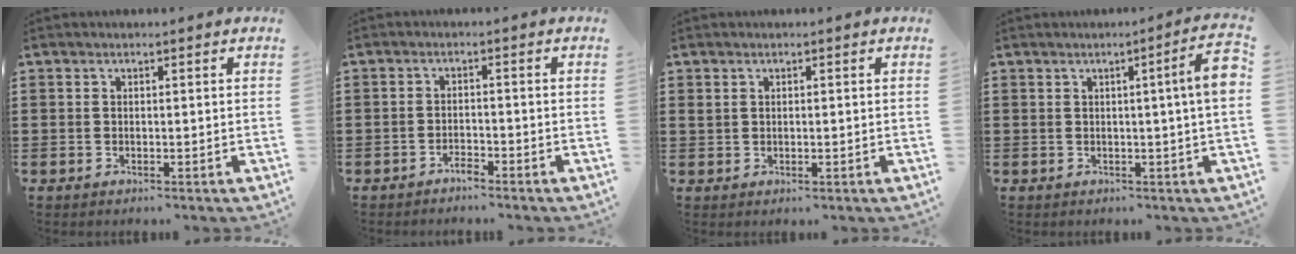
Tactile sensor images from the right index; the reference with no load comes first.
{"total": 1.5, "force": [-1.5, 0.2, 0.4], "torque": [-0.013, 0.001, -0.029]}
{"total": 0.9, "force": [0.2, 0.5, 0.8], "torque": [-0.017, 0.004, 0.002]}
{"total": 5.5, "force": [0.6, -0.1, 5.5], "torque": [-0.082, -0.012, 0.004]}